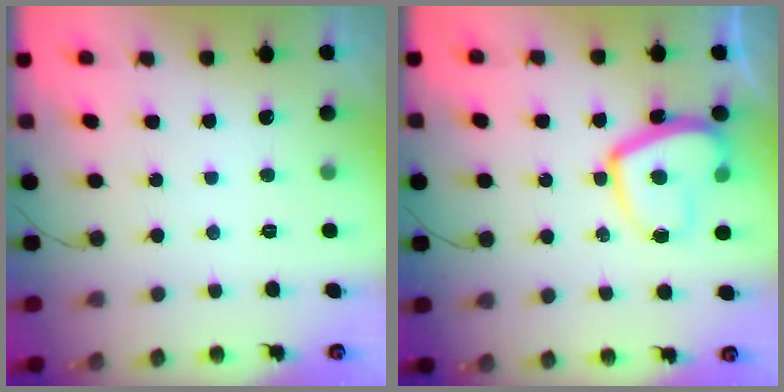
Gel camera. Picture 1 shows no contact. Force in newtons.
{"total": 12.5, "press": 12.5, "slide": 1.2}